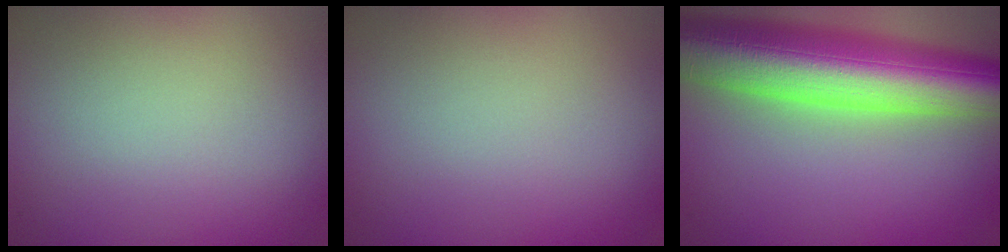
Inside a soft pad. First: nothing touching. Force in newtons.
{"total": 0.0}
{"total": 12.6, "press": 12.6, "slide": 0.7}